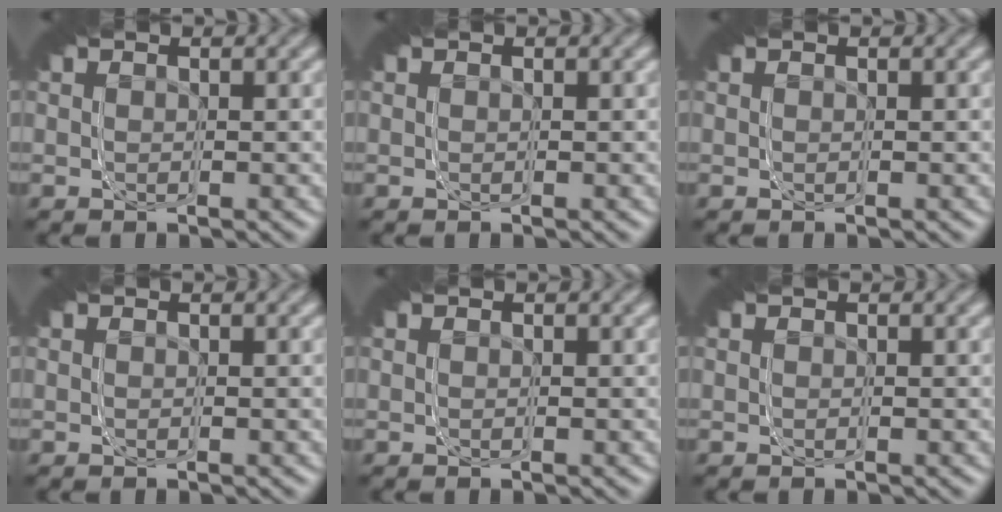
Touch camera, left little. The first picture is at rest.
{"total": 0.0}
{"total": 0.0}
{"total": 0.0}
{"total": 0.0}
{"total": 0.0}